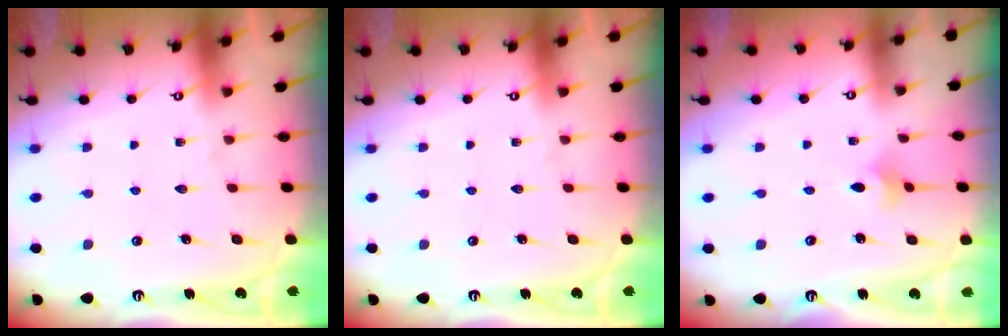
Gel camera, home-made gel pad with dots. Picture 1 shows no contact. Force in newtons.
{"total": 0.0}
{"total": 2.1, "press": 2.1, "slide": 0.5}